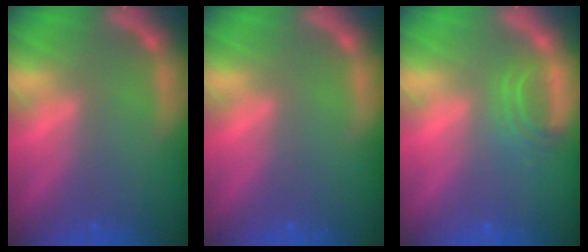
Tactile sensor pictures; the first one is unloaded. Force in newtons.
{"total": 0.0}
{"total": 2.5}